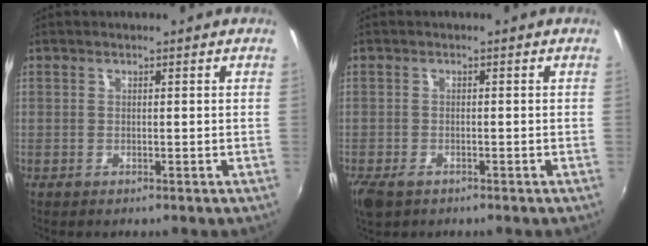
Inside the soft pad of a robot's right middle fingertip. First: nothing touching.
{"total": 3.9, "force": [-2.6, 1.9, 2.3], "torque": [-0.055, -0.016, -0.047]}